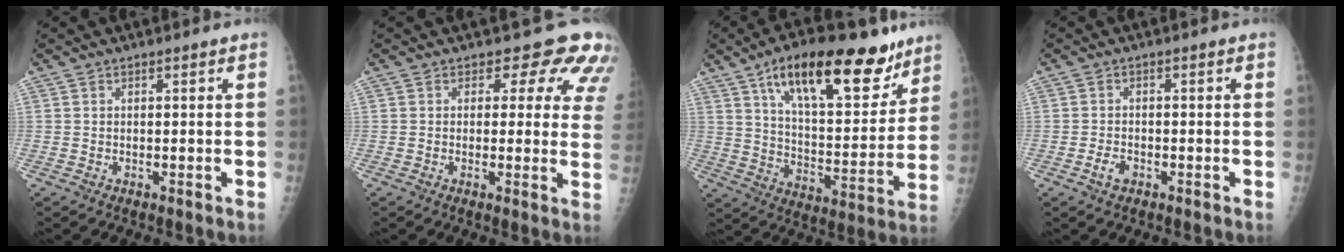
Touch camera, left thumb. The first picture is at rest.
{"total": 9.3, "force": [6.3, 5.3, 4.1], "torque": [-0.001, -0.023, 0.044]}
{"total": 24.4, "force": [14.6, 9.8, 16.8], "torque": [-0.216, -0.045, 0.235]}
{"total": 2.6, "force": [-1.4, 1.6, 1.4], "torque": [-0.026, 0.009, -0.025]}